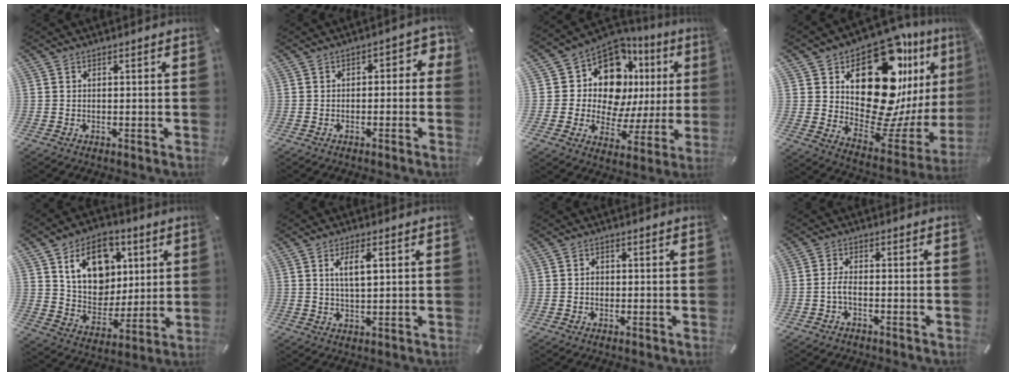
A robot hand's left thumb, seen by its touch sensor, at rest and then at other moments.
{"total": 3.5, "force": [-1.3, 2.3, 2.3], "torque": [-0.028, 0.012, -0.031]}
{"total": 15.3, "force": [6.4, 11.1, 8.5], "torque": [-0.140, -0.054, 0.117]}
{"total": 23.3, "force": [10.4, 12.2, 16.8], "torque": [-0.271, -0.116, 0.175]}
{"total": 15.6, "force": [6.3, 12.2, 7.4], "torque": [-0.119, -0.018, 0.123]}
{"total": 5.5, "force": [1.6, 1.9, 4.9], "torque": [-0.094, 0.002, 0.024]}
{"total": 1.4, "force": [-0.2, 1.2, 0.7], "torque": [-0.014, 0.004, -0.004]}
{"total": 2.9, "force": [-1.5, 1.0, 2.3], "torque": [-0.054, 0.002, -0.030]}